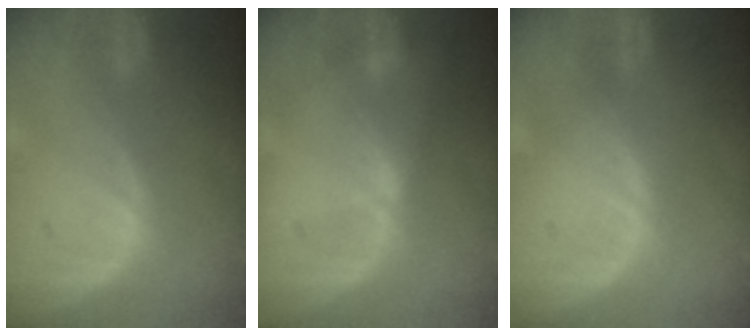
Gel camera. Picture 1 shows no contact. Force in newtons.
{"total": 1.8, "press": 1.5, "slide": 1.0}
{"total": 0.0}